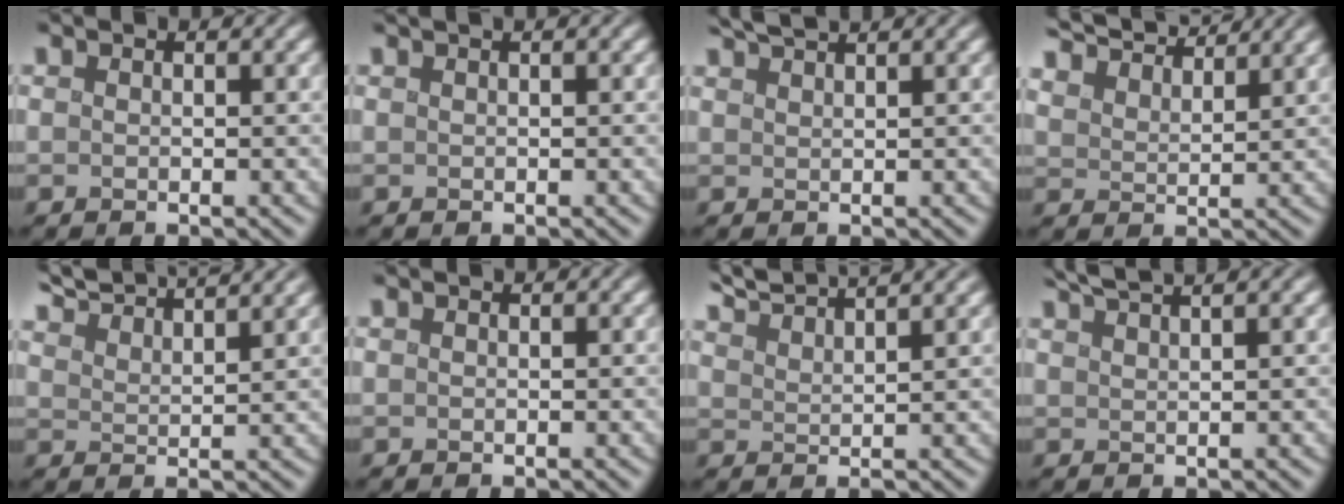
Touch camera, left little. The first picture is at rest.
{"total": 2.0, "force": [1.3, 0.9, 1.3], "torque": [-0.001, 0.006, -0.001]}
{"total": 2.8, "force": [2.5, 0.2, 1.3], "torque": [-0.013, 0.011, 0.039]}
{"total": 8.1, "force": [7.4, 1.8, 2.9], "torque": [-0.060, 0.016, 0.102]}
{"total": 7.2, "force": [6.7, 0.8, 2.6], "torque": [-0.049, 0.019, 0.096]}
{"total": 0.0}
{"total": 5.7, "force": [5.3, 0.3, 2.1], "torque": [-0.035, 0.014, 0.084]}
{"total": 4.1, "force": [3.4, 0.5, 2.3], "torque": [-0.030, 0.022, 0.043]}